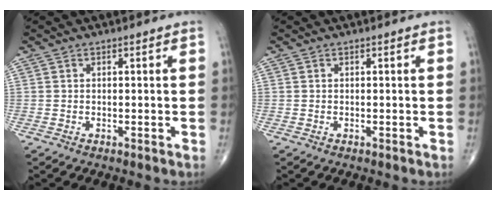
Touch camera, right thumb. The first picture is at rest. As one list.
[{"total": 0.0}]